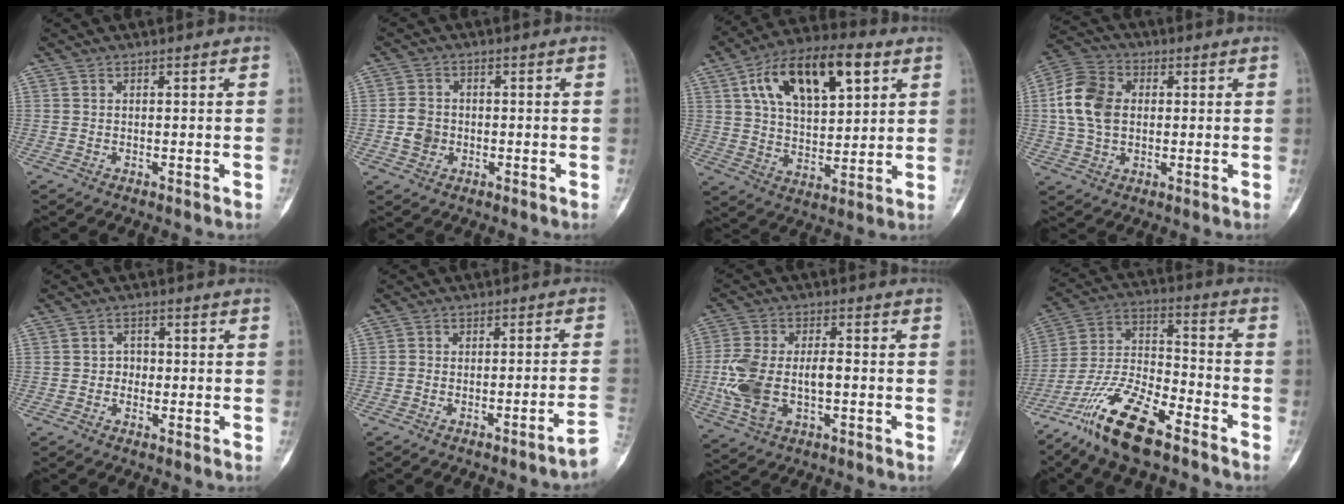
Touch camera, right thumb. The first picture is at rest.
{"total": 4.2, "force": [-1.0, 3.5, 2.1], "torque": [-0.022, 0.009, -0.020]}
{"total": 19.2, "force": [7.8, 9.5, 14.8], "torque": [-0.214, -0.003, 0.130]}
{"total": 11.3, "force": [0.9, 8.2, 7.7], "torque": [-0.141, 0.017, 0.012]}
{"total": 2.5, "force": [-0.5, 2.2, 1.1], "torque": [0.005, 0.010, -0.016]}
{"total": 4.9, "force": [-3.4, -0.3, 3.5], "torque": [-0.043, 0.049, -0.049]}
{"total": 12.6, "force": [-2.0, 7.0, 10.2], "torque": [-0.217, 0.020, -0.033]}
{"total": 17.3, "force": [-11.8, 5.8, 11.3], "torque": [-0.213, 0.068, -0.222]}